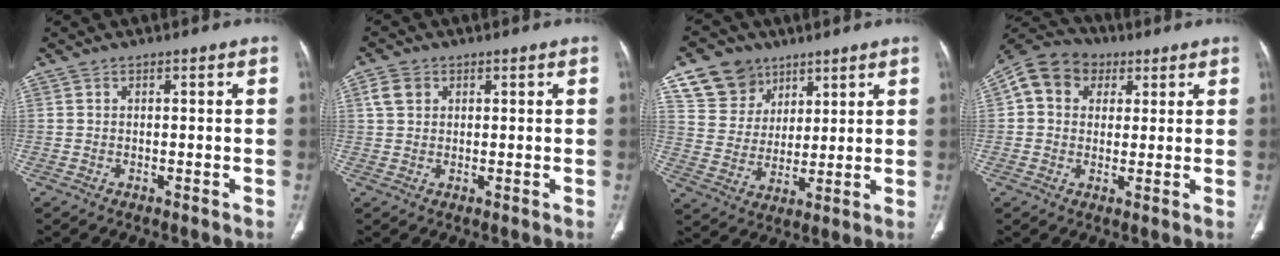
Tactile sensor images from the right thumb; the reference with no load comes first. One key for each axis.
{"total": 3.8, "fx": 1.5, "fy": 3.0, "fz": 1.8, "tx": -0.028, "ty": 0.003, "tz": 0.031}
{"total": 11.2, "fx": 6.8, "fy": 8.5, "fz": 2.5, "tx": -0.018, "ty": -0.031, "tz": 0.135}
{"total": 10.2, "fx": 2.8, "fy": 8.4, "fz": 5.0, "tx": -0.075, "ty": 0.016, "tz": 0.037}